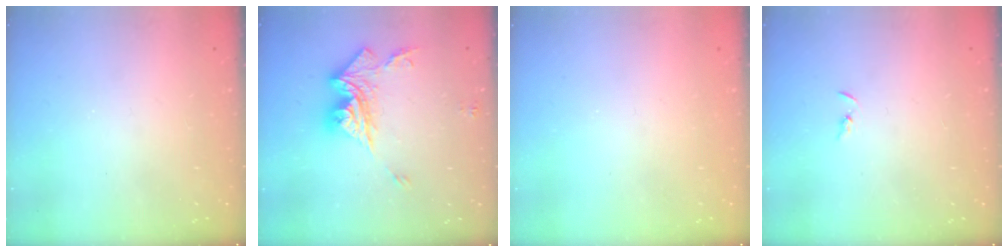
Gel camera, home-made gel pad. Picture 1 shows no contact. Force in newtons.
{"total": 14.4, "press": 14.3, "slide": 1.7}
{"total": 0.0}
{"total": 2.1, "press": 2.1, "slide": 0.3}